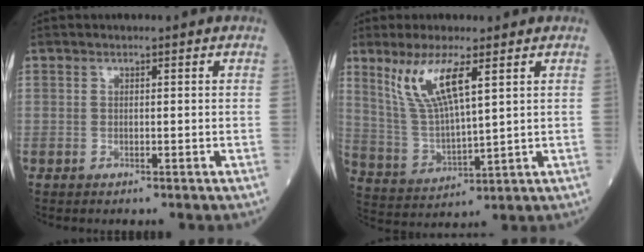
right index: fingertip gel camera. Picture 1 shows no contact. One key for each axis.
{"total": 9.9, "fx": 5.1, "fy": 1.4, "fz": 8.4, "tx": -0.181, "ty": -0.005, "tz": 0.109}